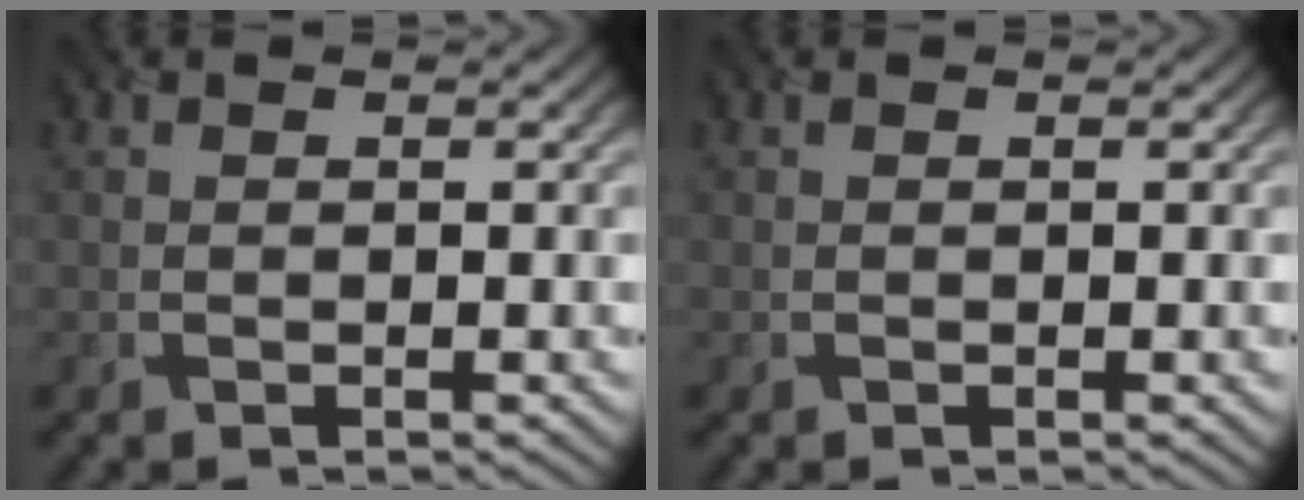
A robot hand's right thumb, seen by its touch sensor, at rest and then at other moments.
{"total": 0.0}